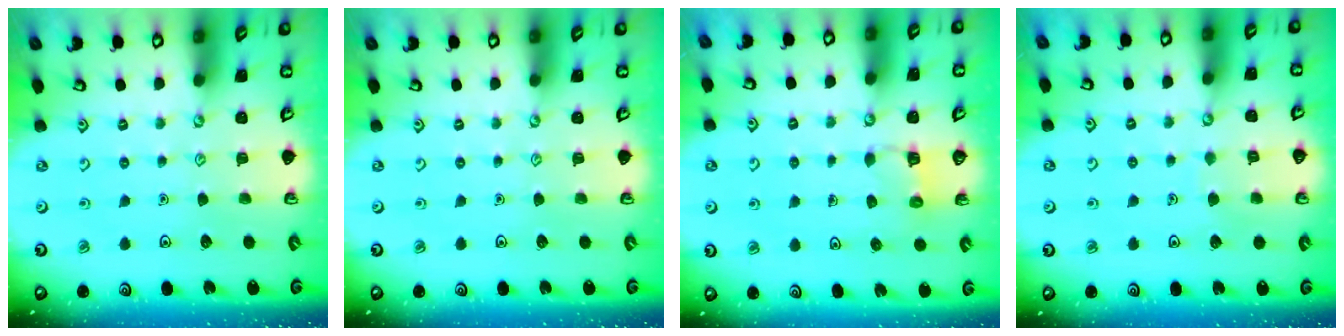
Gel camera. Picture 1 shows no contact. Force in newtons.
{"total": 0.0}
{"total": 3.1, "press": 3.1, "slide": 0.2}
{"total": 4.4, "press": 4.3, "slide": 0.4}